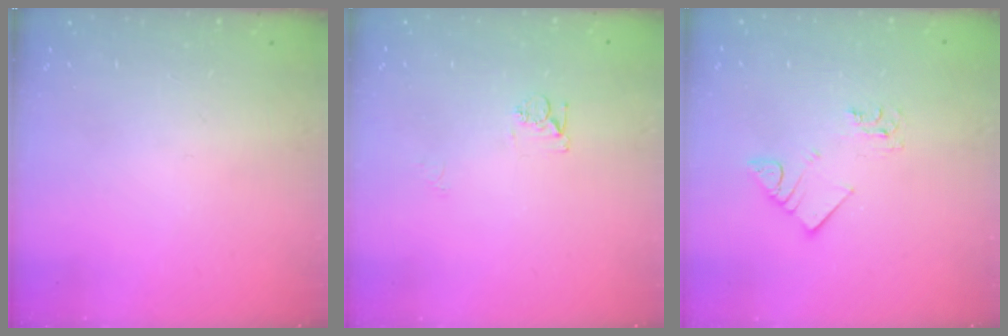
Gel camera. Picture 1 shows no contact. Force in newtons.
{"total": 5.1, "press": 5.1, "slide": 0.7}
{"total": 3.4, "press": 3.4, "slide": 0.1}